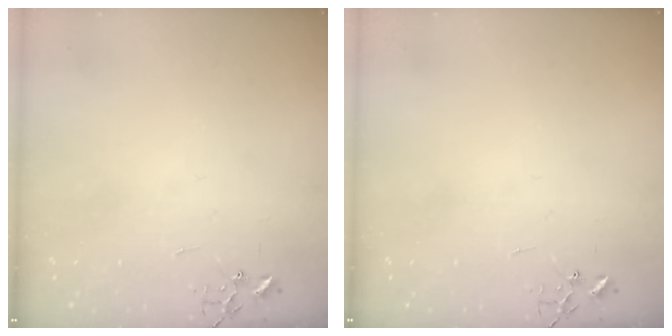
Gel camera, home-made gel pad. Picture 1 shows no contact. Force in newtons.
{"total": 0.0}